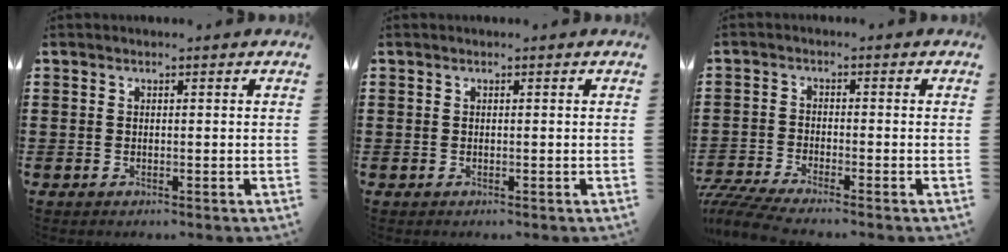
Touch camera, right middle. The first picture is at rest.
{"total": 0.0}
{"total": 4.0, "force": [-3.7, 0.0, 1.5], "torque": [-0.048, -0.016, -0.080]}